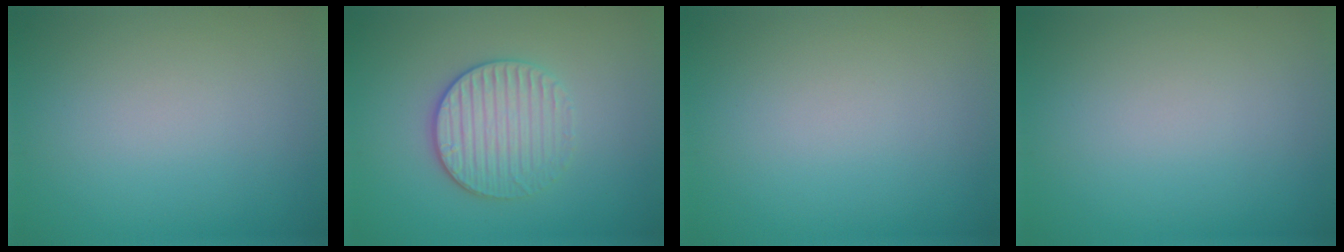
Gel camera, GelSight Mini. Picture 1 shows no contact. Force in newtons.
{"total": 3.6, "press": 3.2, "slide": 1.6}
{"total": 0.0}
{"total": 0.0}